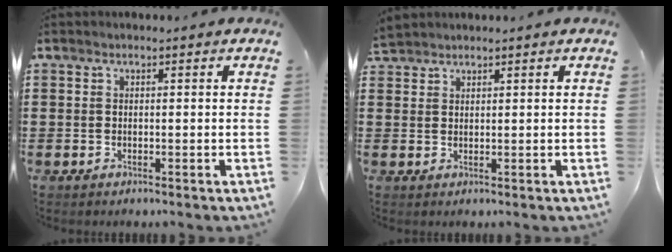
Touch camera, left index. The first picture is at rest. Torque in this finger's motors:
{"motor_torque": [1.31, -0.82, 1.05, 0.21]}